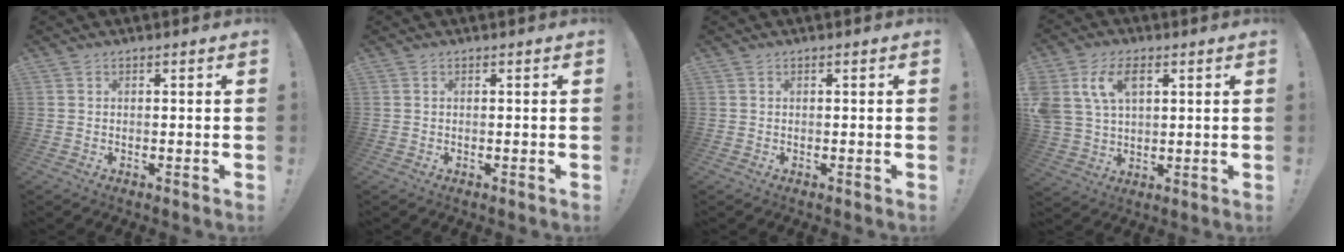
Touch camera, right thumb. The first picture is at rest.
{"total": 0.0}
{"total": 0.0}
{"total": 11.0, "force": [4.7, 7.4, 6.6], "torque": [-0.151, -0.003, 0.089]}